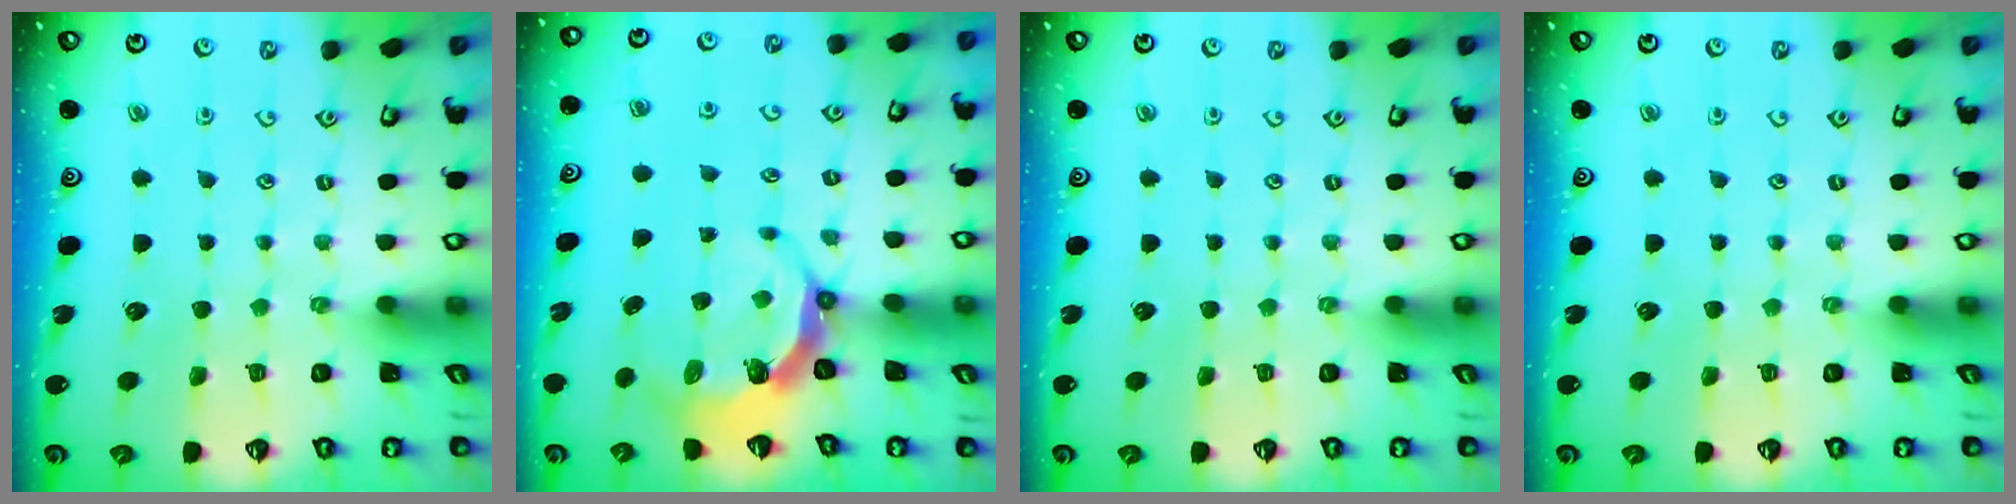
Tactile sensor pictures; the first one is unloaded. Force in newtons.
{"total": 5.5, "press": 4.1, "slide": 3.7}
{"total": 0.0}
{"total": 0.0}